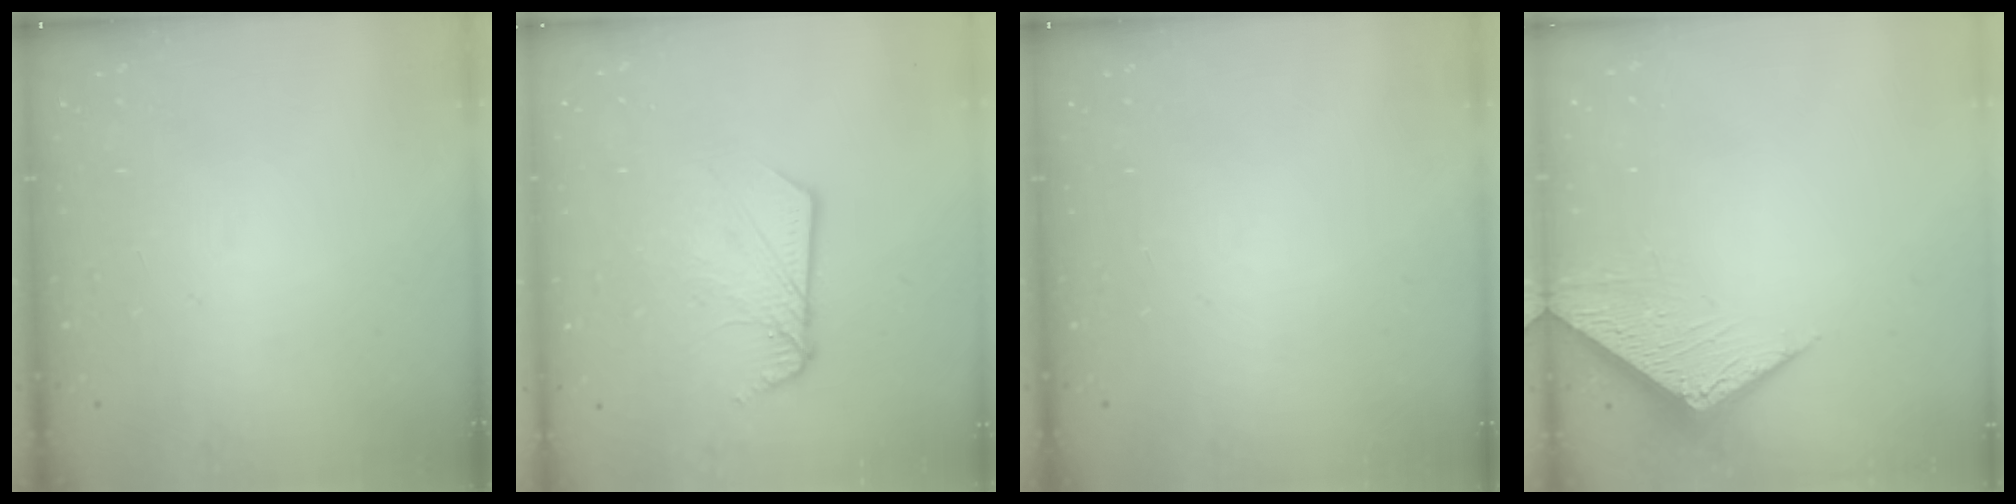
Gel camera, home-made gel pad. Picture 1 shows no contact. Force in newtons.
{"total": 8.3, "press": 8.3, "slide": 0.3}
{"total": 0.0}
{"total": 4.7, "press": 4.7, "slide": 0.3}